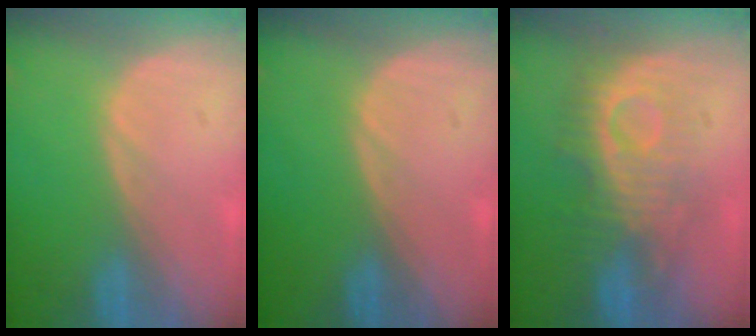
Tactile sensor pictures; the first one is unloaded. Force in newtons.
{"total": 0.0}
{"total": 8.8, "press": 8.7, "slide": 1.1}